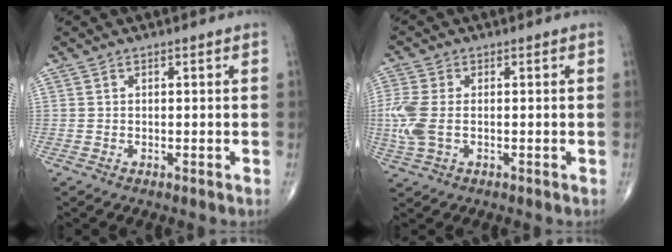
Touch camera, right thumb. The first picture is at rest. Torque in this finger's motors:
{"motor_torque": [0.19, 0.11, 0.72, 0.12, 0.07]}